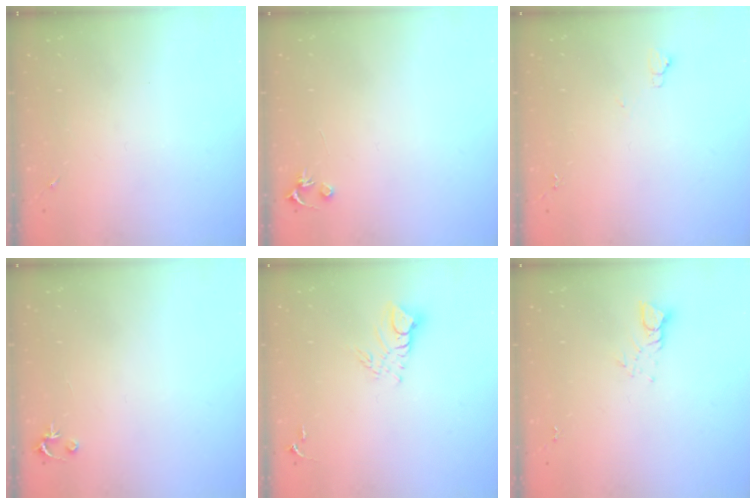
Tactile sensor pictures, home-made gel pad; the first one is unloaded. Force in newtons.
{"total": 3.2, "press": 3.2, "slide": 0.3}
{"total": 4.9, "press": 4.8, "slide": 0.7}
{"total": 2.5, "press": 2.5, "slide": 0.2}
{"total": 8.6, "press": 8.6, "slide": 0.8}
{"total": 3.8, "press": 3.8, "slide": 0.3}